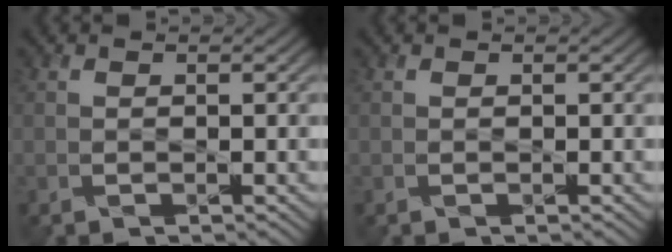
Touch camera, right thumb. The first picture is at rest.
{"total": 0.0}